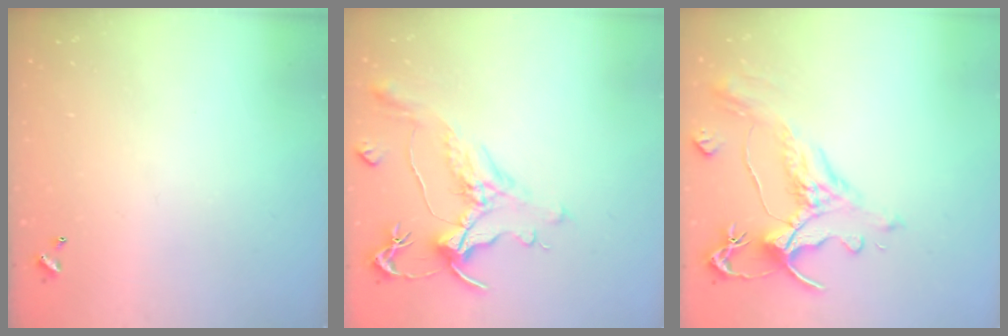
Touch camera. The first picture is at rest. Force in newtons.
{"total": 1.1, "press": 0.2, "slide": 1.1}
{"total": 1.6, "press": 0.3, "slide": 1.5}